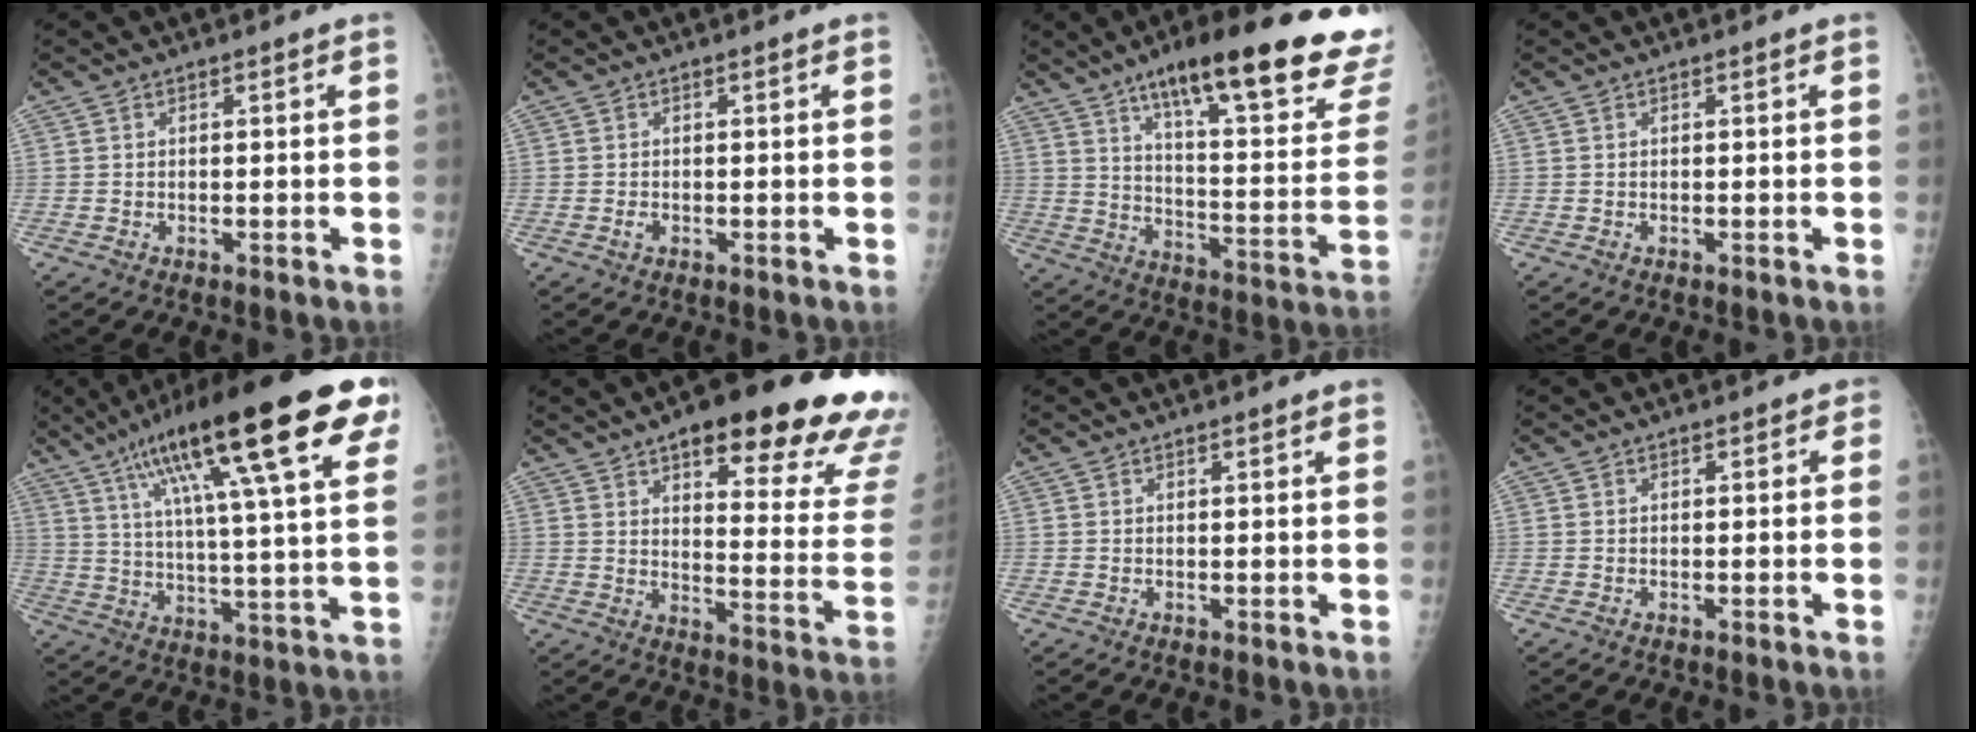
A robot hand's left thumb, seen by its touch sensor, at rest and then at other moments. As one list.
[{"total": 0.8, "force": [-0.3, 0.5, 0.5], "torque": [-0.009, -0.001, -0.006]}, {"total": 30.3, "force": [20.1, 6.6, 21.7], "torque": [-0.258, -0.067, 0.283]}, {"total": 0.0}, {"total": 28.6, "force": [14.6, 5.8, 23.9], "torque": [-0.378, -0.004, 0.226]}, {"total": 26.7, "force": [16.8, 7.2, 19.5], "torque": [-0.201, -0.067, 0.216]}, {"total": 0.9, "force": [0.6, 0.3, 0.6], "torque": [-0.007, -0.001, 0.007]}, {"total": 0.8, "force": [0.2, 0.7, 0.4], "torque": [0.010, 0.003, -0.004]}]